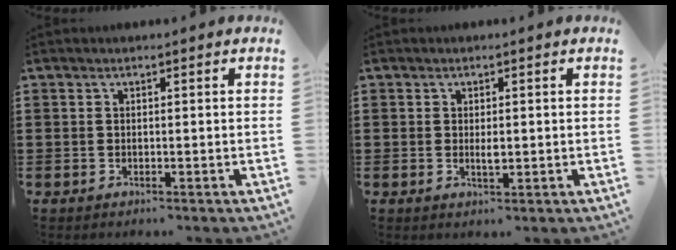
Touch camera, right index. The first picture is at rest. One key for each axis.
{"total": 1.7, "fx": 0.0, "fy": 0.5, "fz": 1.6, "tx": -0.030, "ty": 0.000, "tz": 0.000}